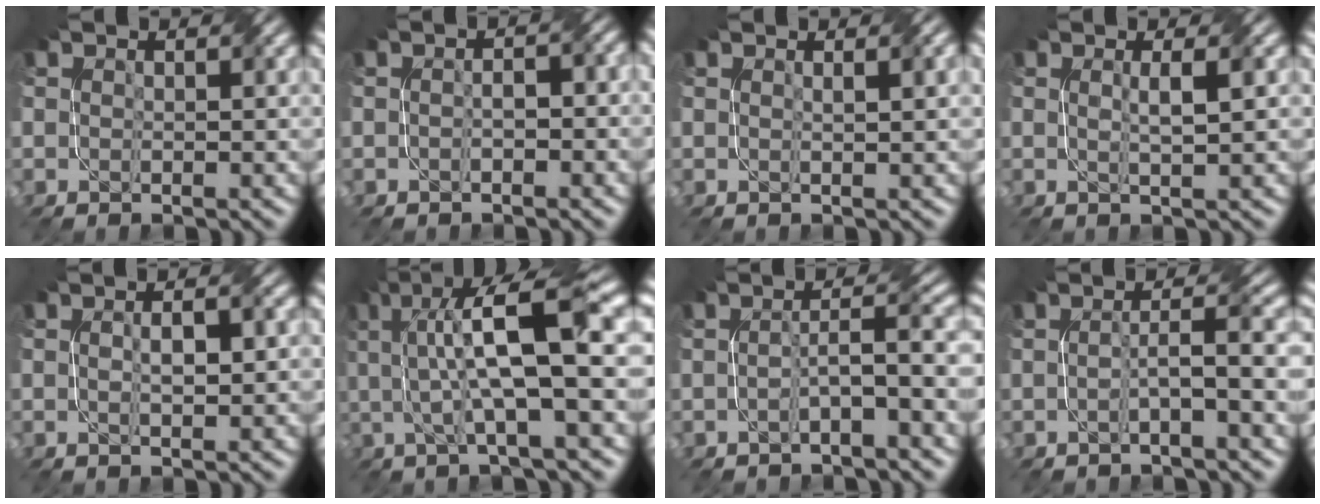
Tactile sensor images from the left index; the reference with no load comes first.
{"total": 1.8, "force": [-0.4, 0.8, 1.5], "torque": [-0.027, 0.002, -0.013]}
{"total": 1.9, "force": [0.8, 0.6, 1.6], "torque": [-0.017, 0.005, 0.005]}
{"total": 1.7, "force": [0.3, 0.2, 1.7], "torque": [-0.028, 0.006, 0.002]}
{"total": 2.0, "force": [0.1, 0.5, 1.9], "torque": [-0.030, 0.001, 0.005]}
{"total": 9.9, "force": [1.4, 2.4, 9.6], "torque": [-0.160, 0.012, 0.027]}
{"total": 3.3, "force": [-0.8, 0.3, 3.2], "torque": [-0.053, 0.015, -0.020]}
{"total": 3.6, "force": [-0.6, 0.4, 3.5], "torque": [-0.053, 0.011, -0.016]}